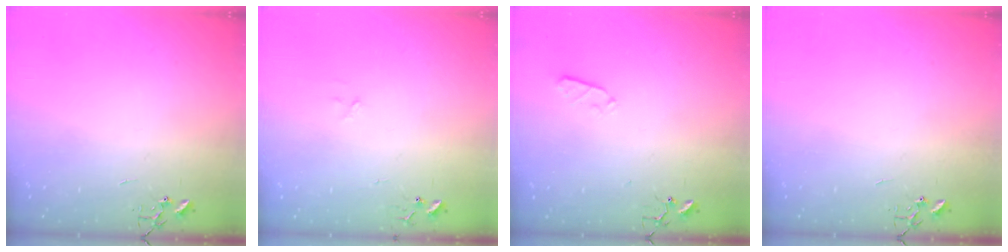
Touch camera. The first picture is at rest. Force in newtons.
{"total": 7.6, "press": 7.6, "slide": 0.5}
{"total": 2.9, "press": 2.8, "slide": 0.5}
{"total": 0.0}